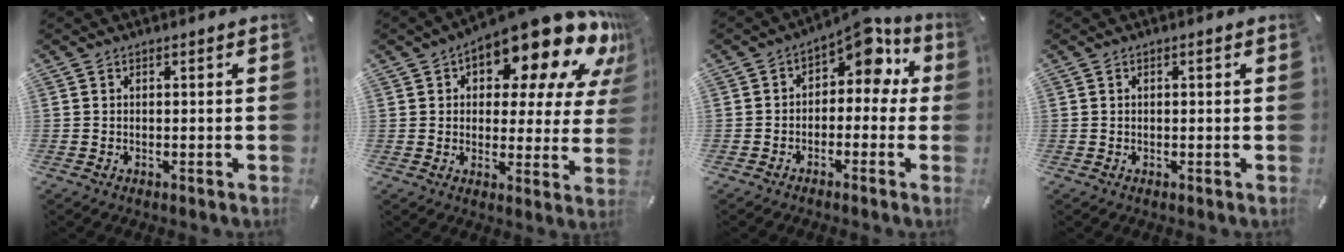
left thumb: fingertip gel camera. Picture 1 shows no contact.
{"total": 19.2, "force": [13.3, 7.6, 11.6], "torque": [-0.161, -0.103, 0.220]}
{"total": 8.3, "force": [4.8, 4.6, 5.0], "torque": [-0.076, -0.034, 0.079]}
{"total": 0.7, "force": [0.1, 0.3, 0.6], "torque": [-0.011, 0.004, 0.000]}